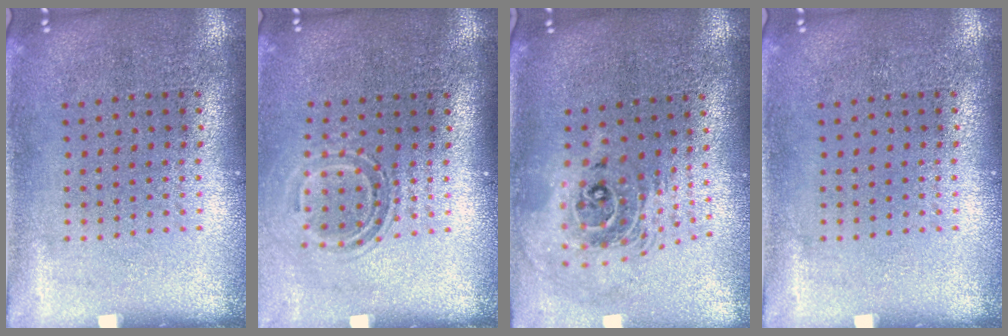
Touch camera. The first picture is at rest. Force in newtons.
{"total": 1.5, "press": 1.1, "slide": 1.1}
{"total": 2.1, "press": 1.7, "slide": 1.4}
{"total": 0.0}